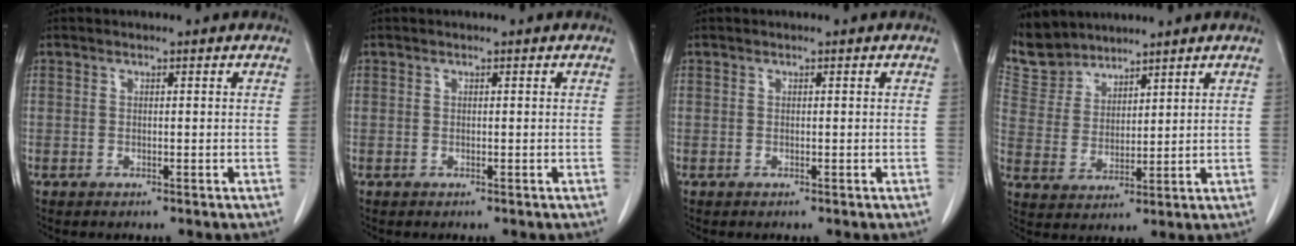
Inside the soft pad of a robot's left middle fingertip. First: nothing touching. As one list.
[{"total": 0.0}, {"total": 0.0}, {"total": 7.4, "force": [6.9, 2.6, 0.3], "torque": [-0.017, 0.010, 0.149]}]